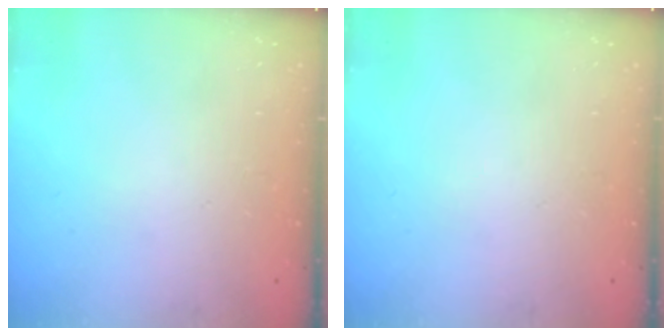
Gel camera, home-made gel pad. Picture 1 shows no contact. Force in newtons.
{"total": 0.0}